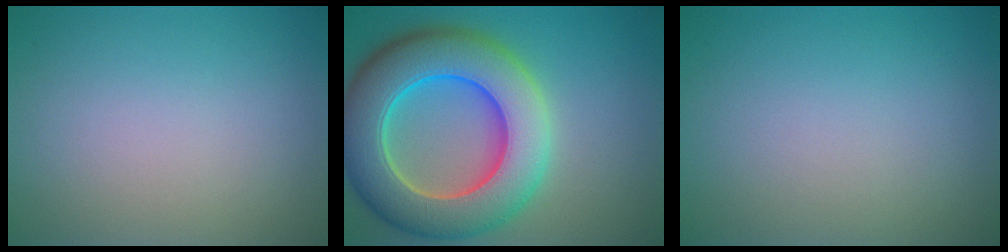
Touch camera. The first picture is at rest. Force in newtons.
{"total": 12.2, "press": 12.2, "slide": 0.9}
{"total": 0.0}